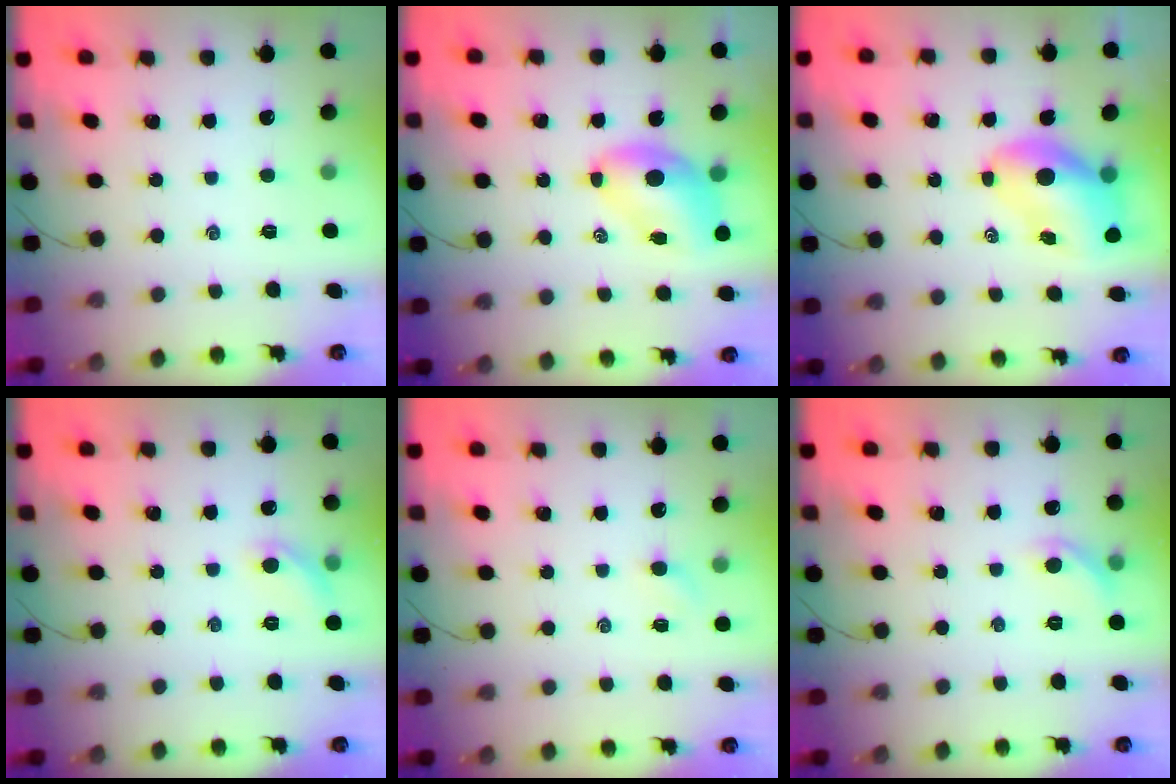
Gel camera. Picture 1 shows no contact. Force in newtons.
{"total": 7.1, "press": 6.9, "slide": 1.6}
{"total": 8.7, "press": 8.3, "slide": 2.5}
{"total": 6.3, "press": 6.2, "slide": 1.2}
{"total": 2.4, "press": 2.3, "slide": 0.7}
{"total": 7.0, "press": 6.9, "slide": 1.2}